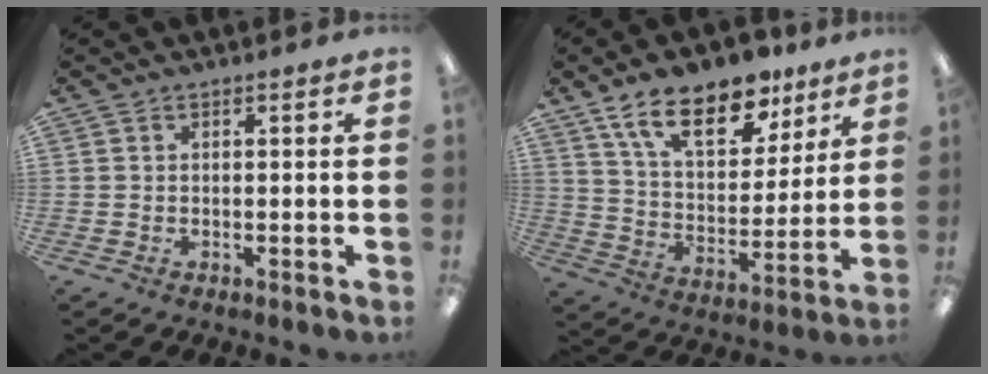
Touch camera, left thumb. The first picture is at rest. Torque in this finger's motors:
{"motor_torque": [0.38, 0.45, 1.28, -1.49, 0.10]}